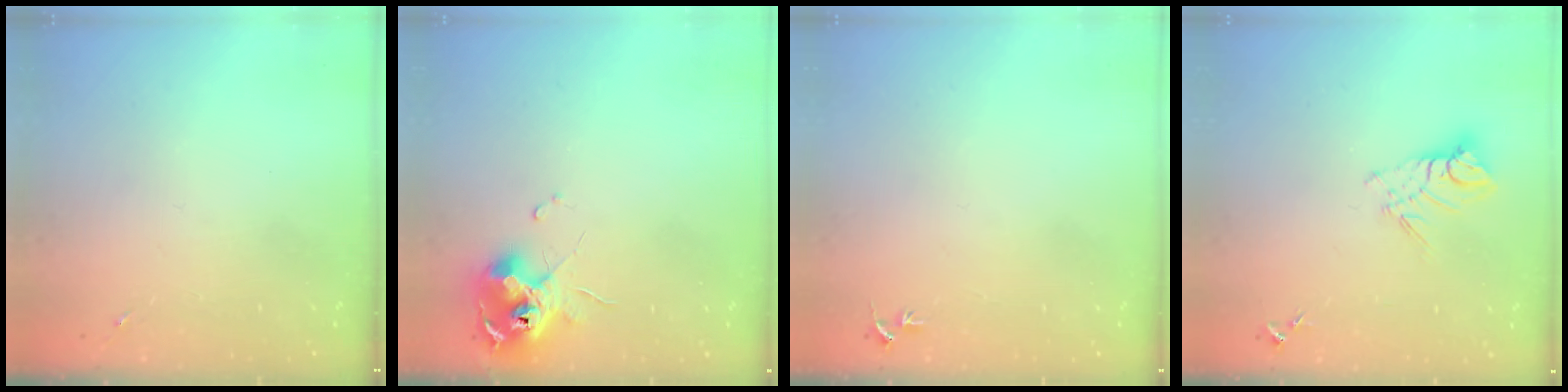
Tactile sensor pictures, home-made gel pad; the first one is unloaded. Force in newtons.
{"total": 12.2, "press": 12.1, "slide": 1.3}
{"total": 3.1, "press": 3.1, "slide": 0.3}
{"total": 8.8, "press": 8.7, "slide": 0.7}